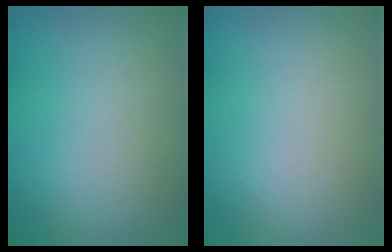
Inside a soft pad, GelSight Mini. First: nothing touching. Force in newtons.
{"total": 0.0}